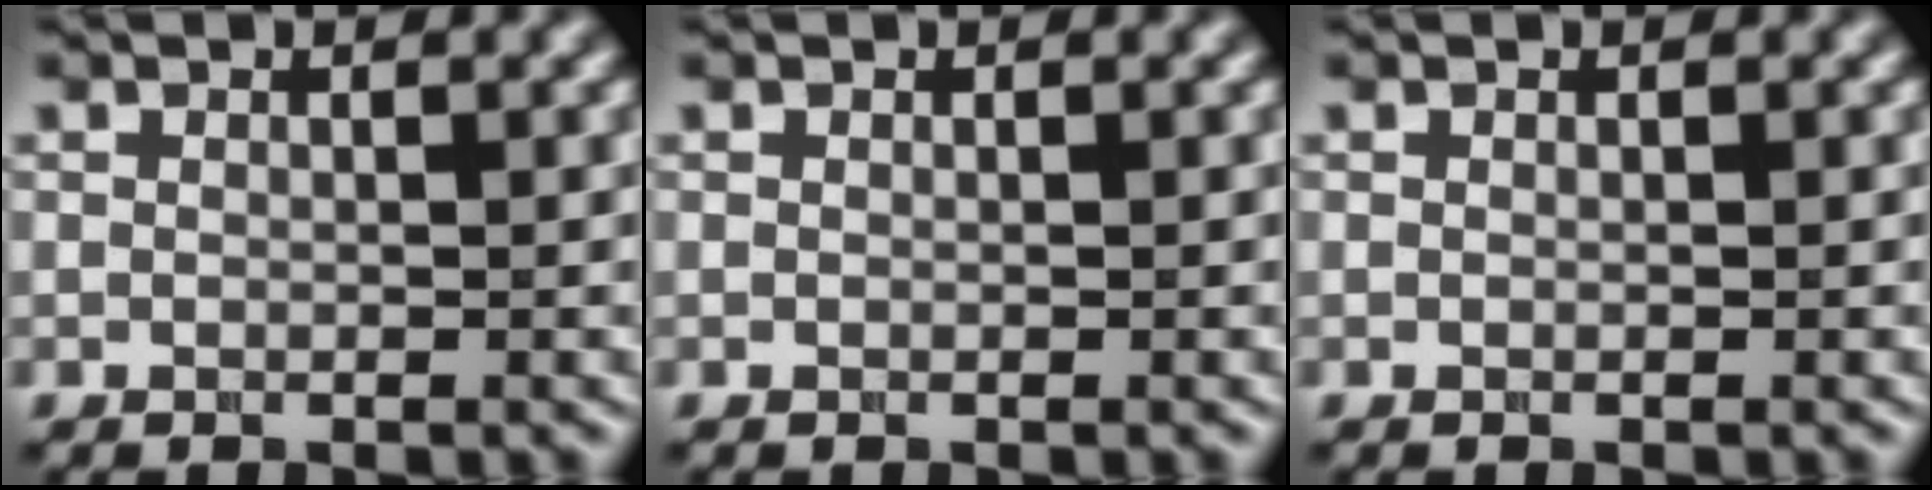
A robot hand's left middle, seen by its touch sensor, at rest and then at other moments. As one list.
[{"total": 0.0}, {"total": 0.0}]